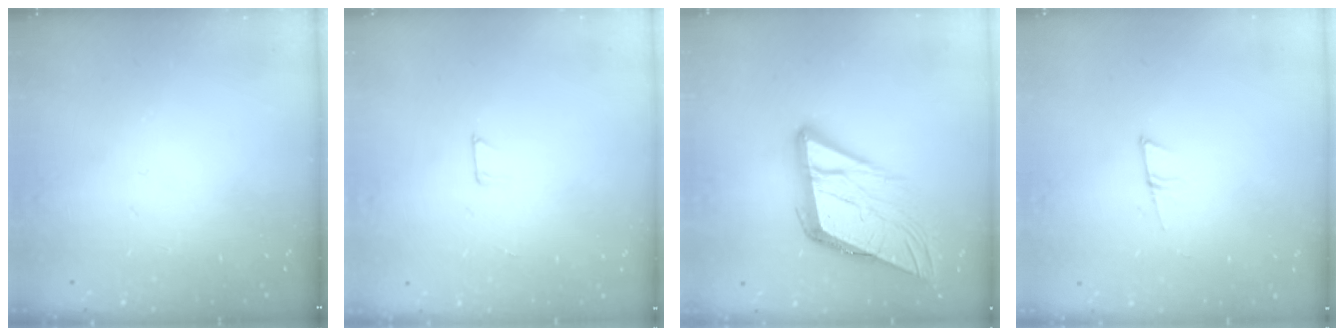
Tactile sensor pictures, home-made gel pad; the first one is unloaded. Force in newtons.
{"total": 3.9, "press": 3.9, "slide": 0.2}
{"total": 15.2, "press": 15.0, "slide": 2.6}
{"total": 5.6, "press": 5.0, "slide": 2.6}